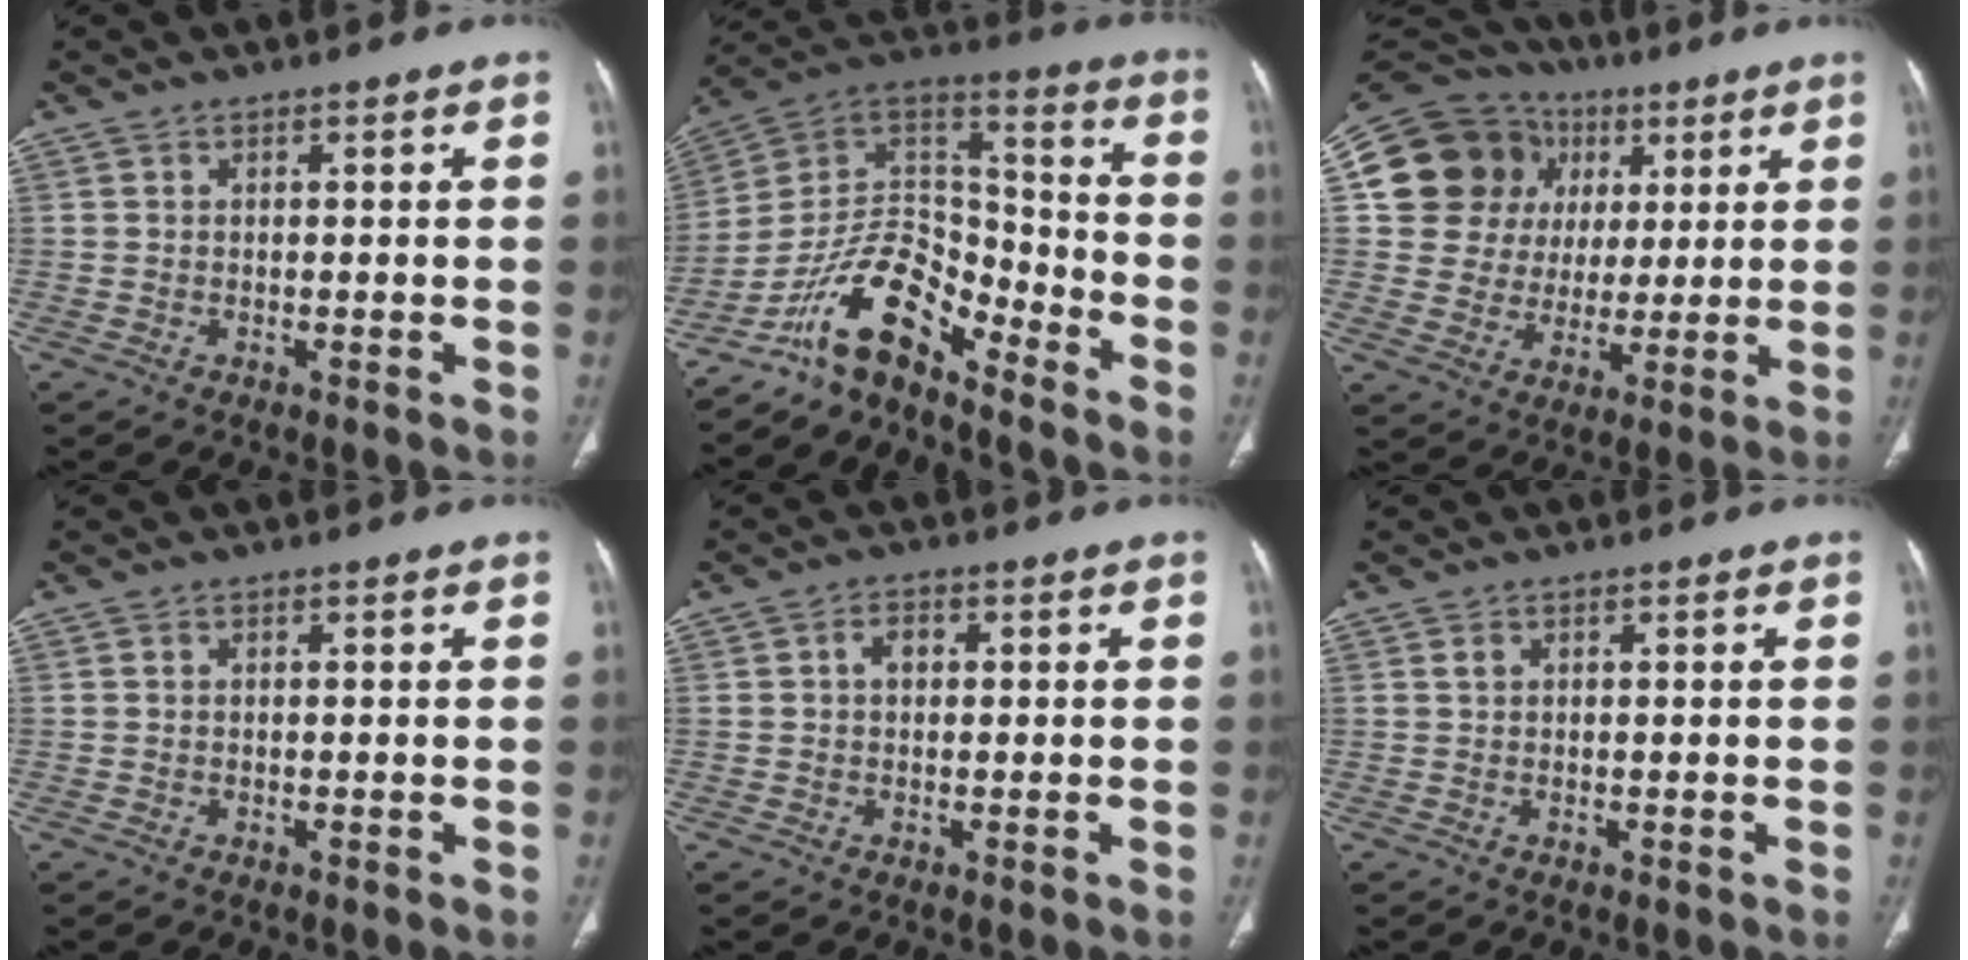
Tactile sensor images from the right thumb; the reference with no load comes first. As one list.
[{"total": 13.4, "force": [-10.4, 5.3, 6.5], "torque": [-0.100, 0.107, -0.198]}, {"total": 18.6, "force": [5.3, 16.5, 6.7], "torque": [-0.089, 0.032, 0.103]}, {"total": 0.0}, {"total": 2.2, "force": [0.3, 1.5, 1.6], "torque": [-0.022, 0.008, 0.002]}, {"total": 0.7, "force": [0.2, 0.2, 0.7], "torque": [-0.013, 0.000, 0.005]}]